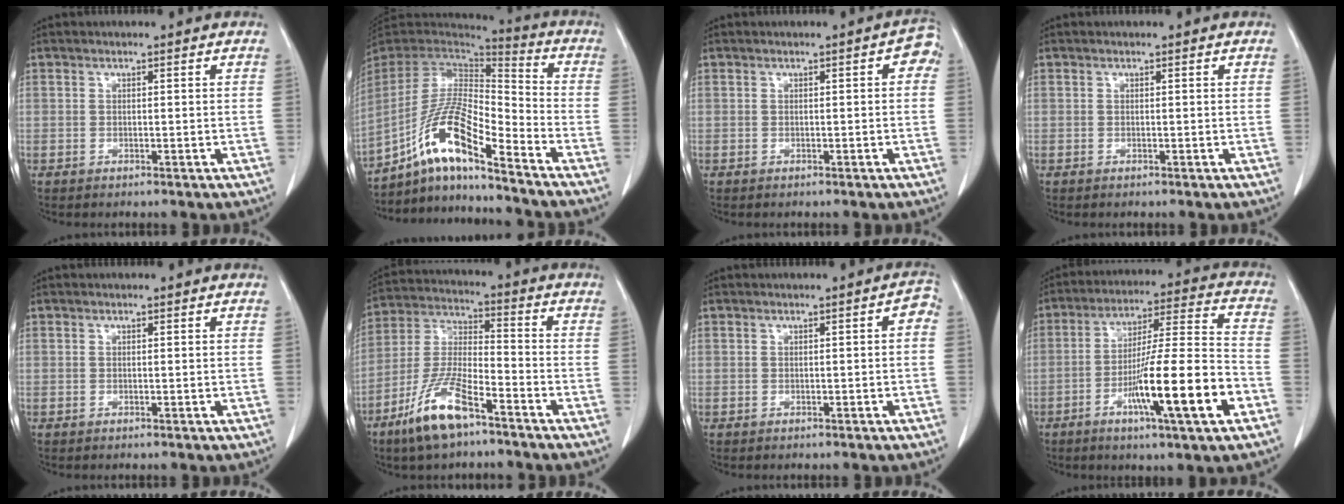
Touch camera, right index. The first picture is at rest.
{"total": 13.9, "force": [-8.8, 1.8, 10.6], "torque": [-0.212, 0.006, -0.159]}
{"total": 2.1, "force": [0.2, 0.9, 1.9], "torque": [-0.014, 0.006, -0.002]}
{"total": 0.0}
{"total": 0.0}
{"total": 11.8, "force": [-7.5, 2.8, 8.7], "torque": [-0.191, -0.015, -0.142]}
{"total": 1.8, "force": [-0.2, 0.6, 1.6], "torque": [-0.013, 0.006, -0.003]}
{"total": 16.4, "force": [-6.3, 0.4, 15.1], "torque": [-0.257, -0.007, -0.102]}